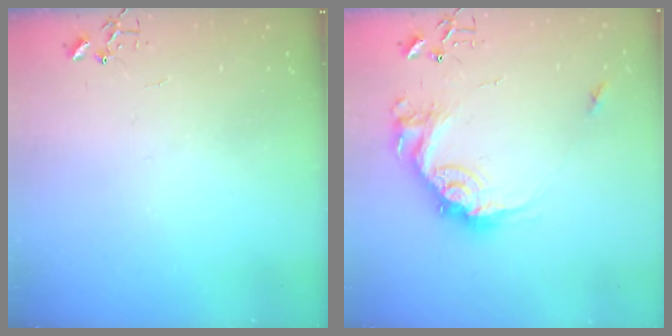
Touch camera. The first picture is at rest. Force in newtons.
{"total": 16.6, "press": 16.6, "slide": 0.9}